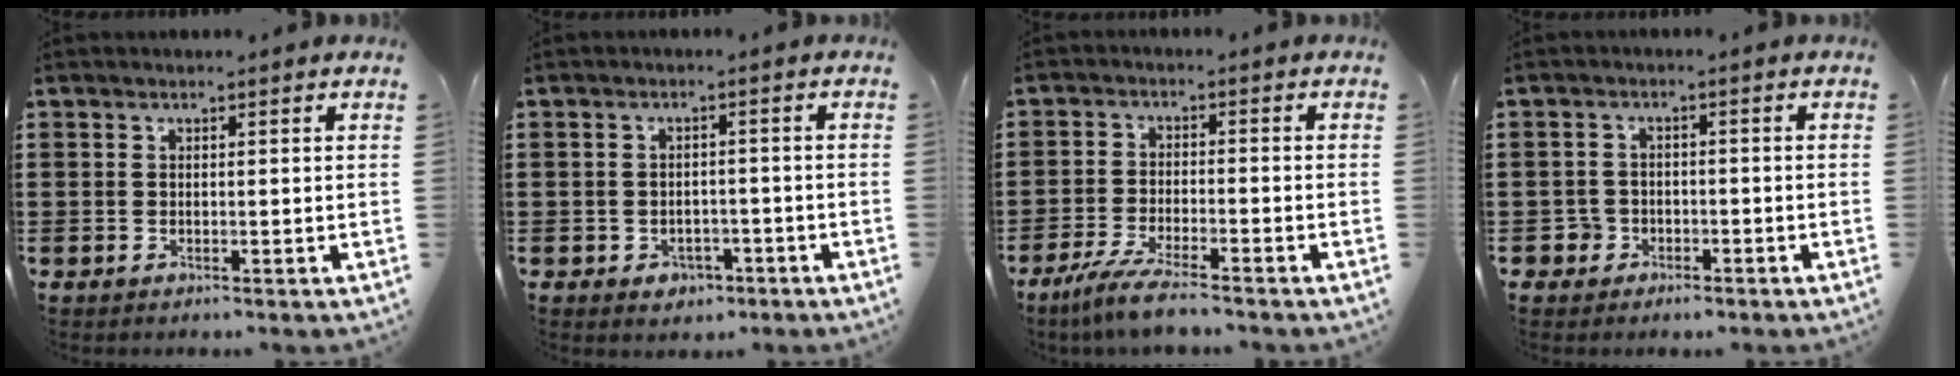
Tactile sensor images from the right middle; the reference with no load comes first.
{"total": 1.9, "force": [-1.2, 1.3, 0.5], "torque": [-0.016, 0.001, -0.028]}
{"total": 5.0, "force": [-4.3, -0.1, 2.6], "torque": [-0.064, -0.017, -0.085]}
{"total": 2.5, "force": [-1.6, 1.9, 0.3], "torque": [-0.013, 0.003, -0.036]}